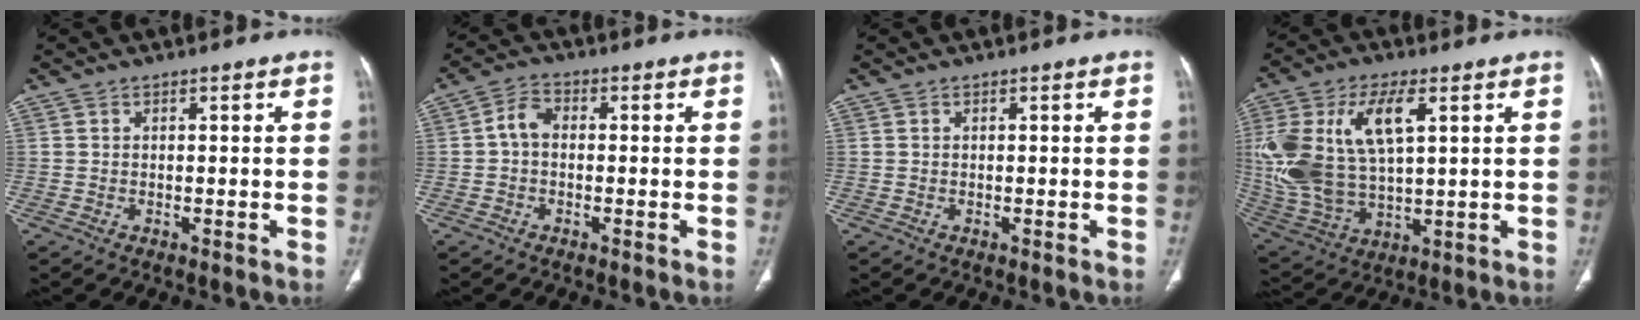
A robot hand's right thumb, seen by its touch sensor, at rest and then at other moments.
{"total": 3.8, "force": [-0.2, 2.7, 2.7], "torque": [-0.044, 0.013, -0.013]}
{"total": 0.0}
{"total": 20.9, "force": [5.2, 10.6, 17.2], "torque": [-0.364, -0.007, 0.104]}